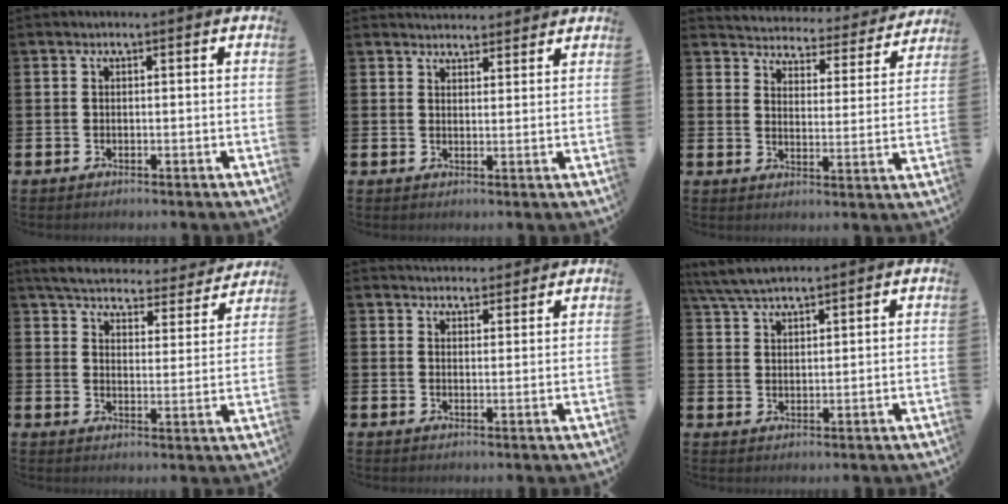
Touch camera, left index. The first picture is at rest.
{"total": 3.5, "force": [3.3, 0.9, -0.2], "torque": [0.012, -0.020, 0.059]}
{"total": 4.0, "force": [3.9, 0.9, 0.1], "torque": [-0.018, -0.042, 0.060]}
{"total": 5.4, "force": [5.2, 0.9, 1.3], "torque": [-0.047, -0.036, 0.085]}
{"total": 3.7, "force": [3.5, 1.0, -0.1], "torque": [0.009, -0.020, 0.063]}
{"total": 5.1, "force": [4.9, 0.8, 1.4], "torque": [-0.042, -0.016, 0.091]}